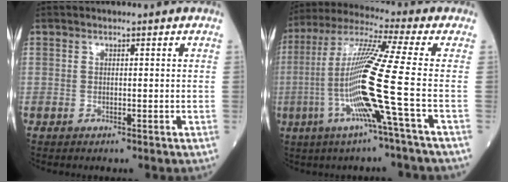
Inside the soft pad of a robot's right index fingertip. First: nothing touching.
{"total": 14.5, "force": [-3.6, -2.7, 13.8], "torque": [-0.277, -0.009, -0.081]}